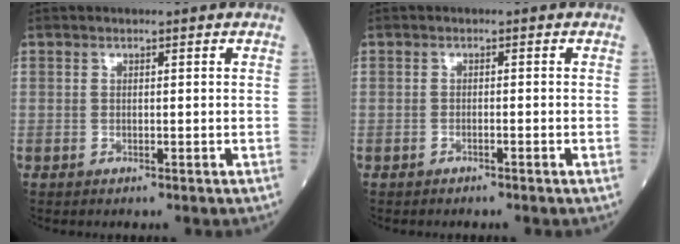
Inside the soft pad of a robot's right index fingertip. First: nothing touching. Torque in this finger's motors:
{"motor_torque": [0.05, -0.01, 0.00, -0.01]}